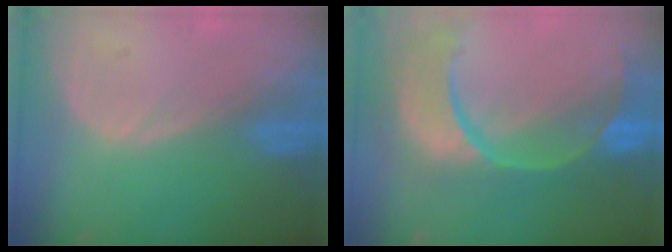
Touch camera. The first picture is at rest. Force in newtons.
{"total": 13.6, "press": 10.9, "slide": 8.2}